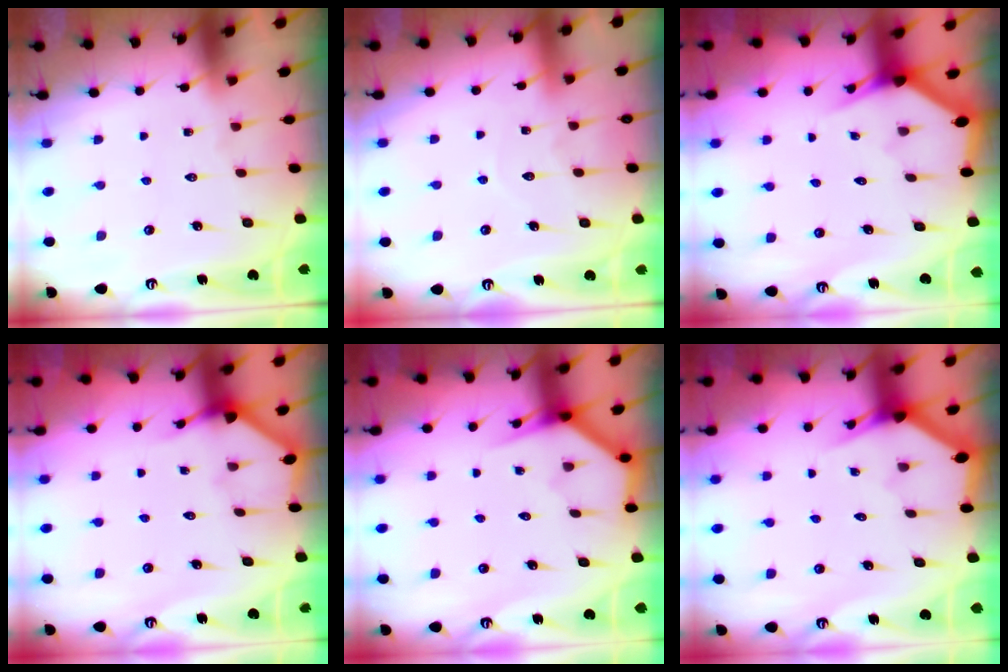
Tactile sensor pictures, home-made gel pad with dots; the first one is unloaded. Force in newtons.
{"total": 5.3, "press": 5.3, "slide": 0.5}
{"total": 2.6, "press": 2.6, "slide": 0.1}
{"total": 2.3, "press": 2.3, "slide": 0.2}
{"total": 3.7, "press": 3.7, "slide": 0.2}
{"total": 3.0, "press": 3.0, "slide": 0.1}